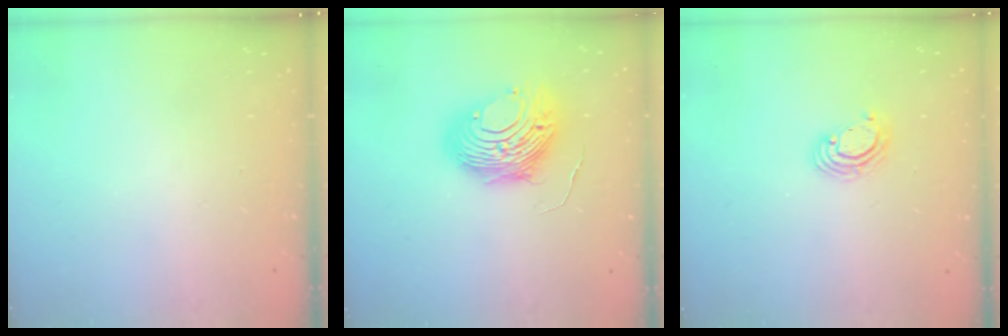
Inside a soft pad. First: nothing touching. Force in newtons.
{"total": 13.0, "press": 12.9, "slide": 1.4}
{"total": 3.6, "press": 3.6, "slide": 0.3}